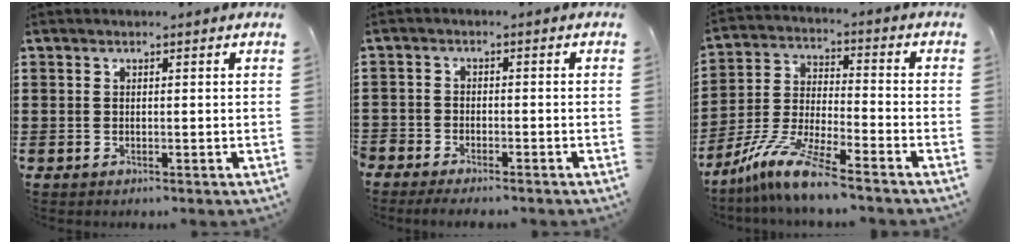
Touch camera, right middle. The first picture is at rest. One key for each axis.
{"total": 2.4, "fx": -2.4, "fy": 0.5, "fz": 0.2, "tx": -0.015, "ty": 0.000, "tz": -0.053}
{"total": 10.0, "fx": -8.4, "fy": 0.1, "fz": 5.4, "tx": -0.125, "ty": -0.006, "tz": -0.171}